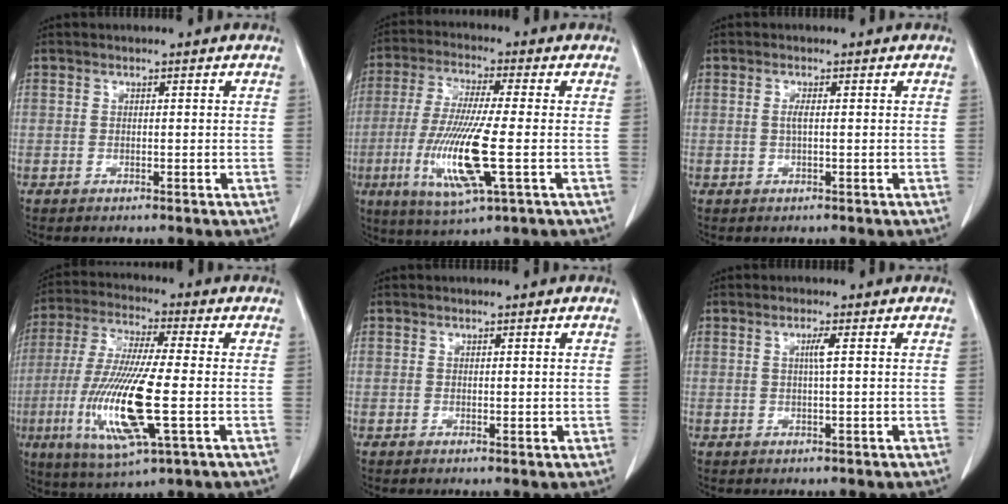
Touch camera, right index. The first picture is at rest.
{"total": 13.2, "force": [-3.2, 0.9, 12.7], "torque": [-0.263, -0.023, -0.061]}
{"total": 1.2, "force": [0.1, 0.1, 1.2], "torque": [-0.029, 0.001, 0.002]}
{"total": 15.8, "force": [-3.6, 1.7, 15.3], "torque": [-0.320, -0.023, -0.065]}
{"total": 0.8, "force": [0.1, 0.4, 0.7], "torque": [-0.008, -0.003, 0.005]}
{"total": 1.7, "force": [0.4, -0.3, 1.6], "torque": [-0.031, 0.001, 0.006]}